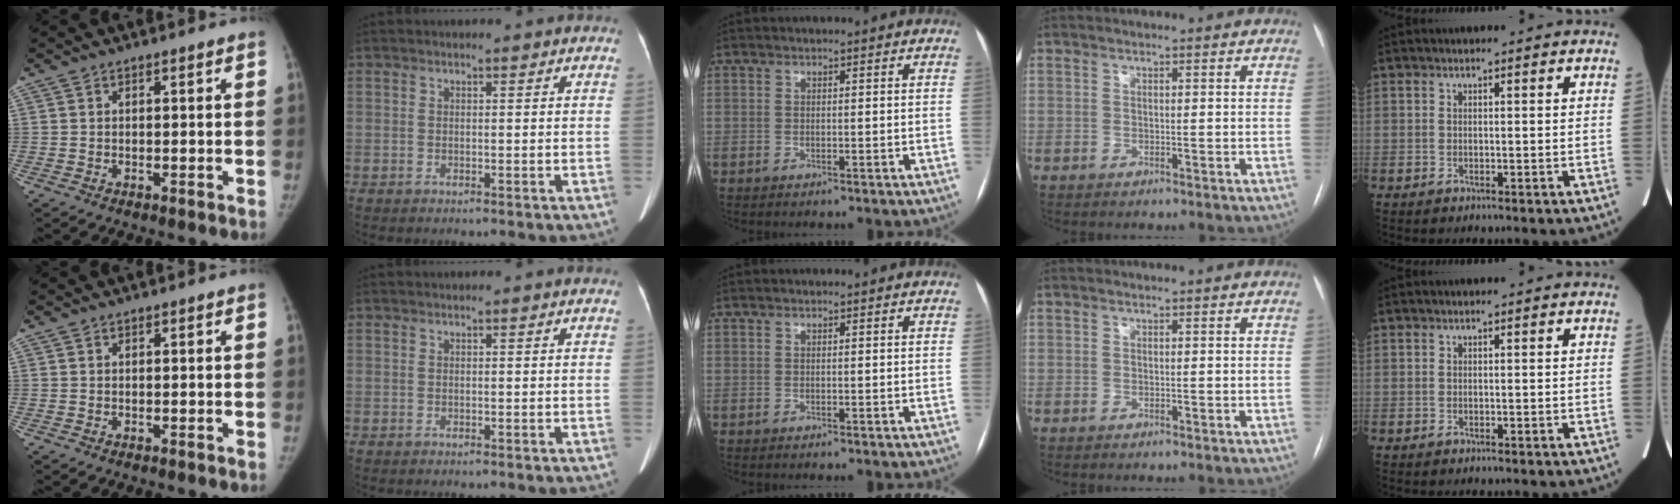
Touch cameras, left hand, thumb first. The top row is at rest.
{}